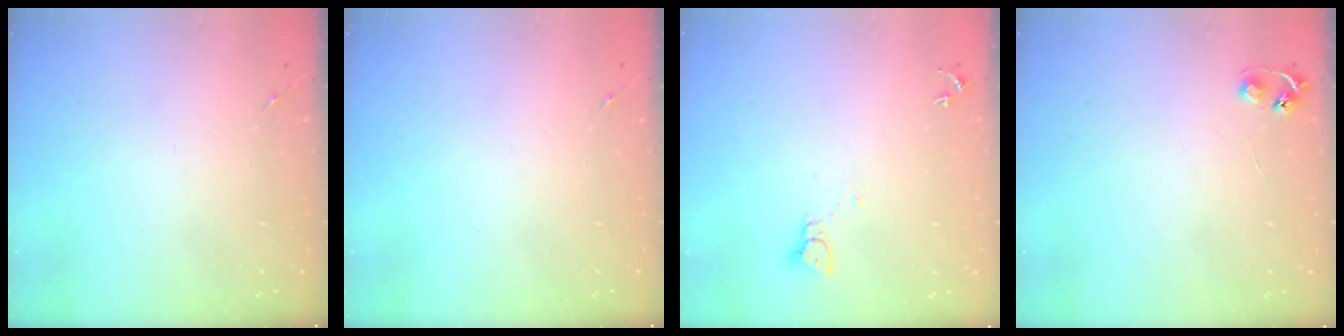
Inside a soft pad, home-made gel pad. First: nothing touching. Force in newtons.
{"total": 0.0}
{"total": 2.1, "press": 2.1, "slide": 0.2}
{"total": 4.8, "press": 4.7, "slide": 0.5}